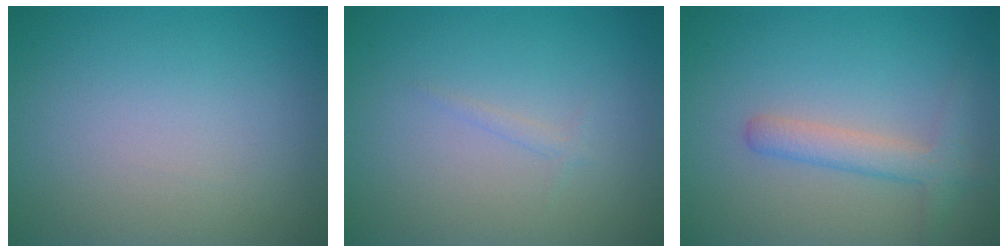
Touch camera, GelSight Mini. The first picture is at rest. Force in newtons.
{"total": 0.6, "press": 0.6, "slide": 0.0}
{"total": 2.7, "press": 2.7, "slide": 0.1}